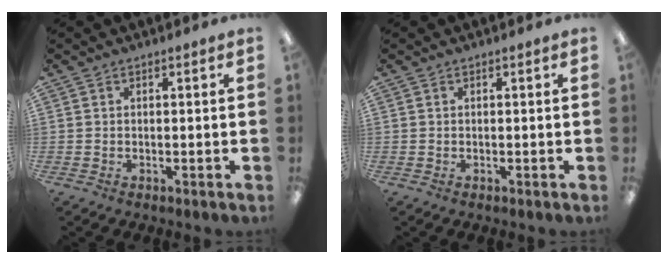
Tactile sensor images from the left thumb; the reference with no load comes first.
{"total": 0.0}